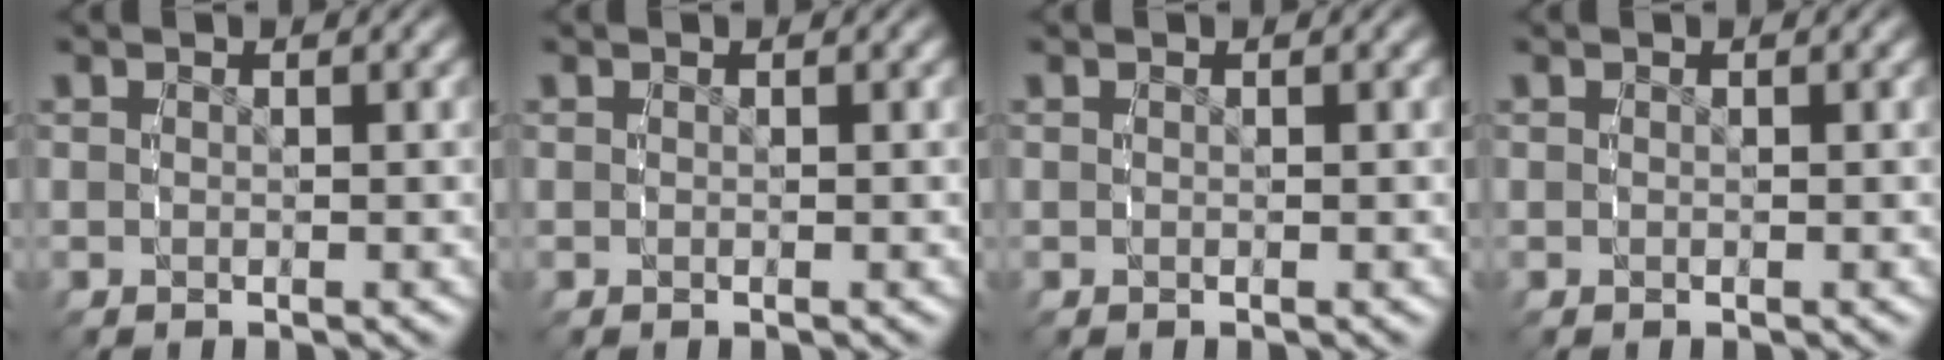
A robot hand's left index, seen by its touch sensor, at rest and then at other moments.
{"total": 0.0}
{"total": 0.0}
{"total": 0.0}